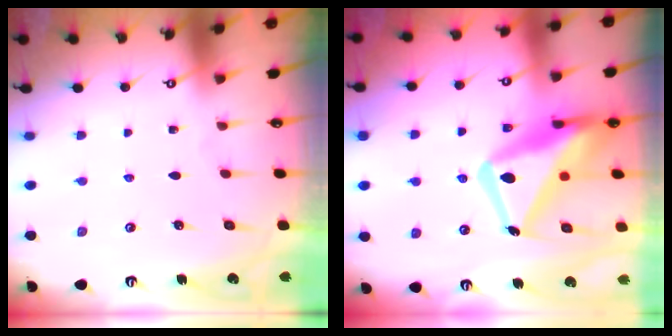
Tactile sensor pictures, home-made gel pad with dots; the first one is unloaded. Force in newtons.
{"total": 20.9, "press": 20.8, "slide": 1.8}